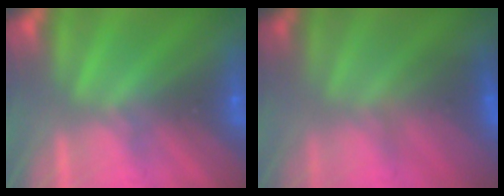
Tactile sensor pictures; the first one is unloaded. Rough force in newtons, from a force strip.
{"total": 3.3}